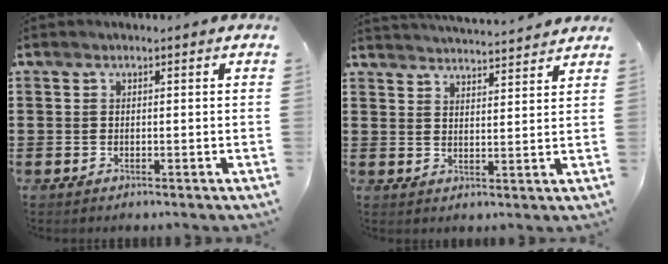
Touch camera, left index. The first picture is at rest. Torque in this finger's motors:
{"motor_torque": [2.14, 0.00, -0.11, 0.01]}